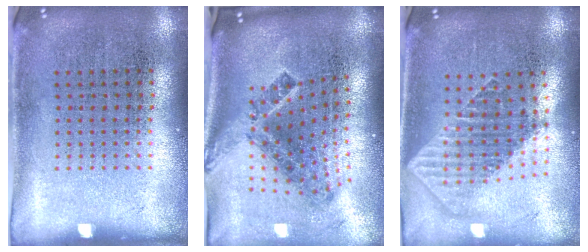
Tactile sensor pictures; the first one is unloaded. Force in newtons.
{"total": 2.2, "press": 1.3, "slide": 1.7}
{"total": 1.8, "press": 1.5, "slide": 1.1}